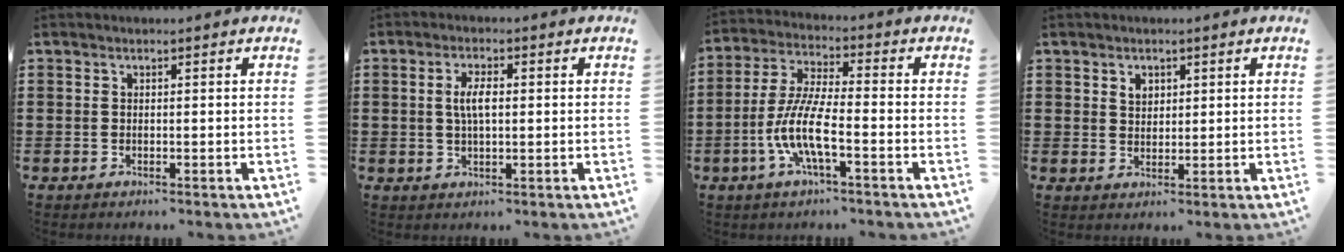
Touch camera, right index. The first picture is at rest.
{"total": 4.0, "force": [0.4, 1.4, 3.7], "torque": [-0.081, 0.002, 0.001]}
{"total": 8.6, "force": [-3.4, 1.6, 7.7], "torque": [-0.184, -0.016, -0.073]}
{"total": 2.1, "force": [1.1, 1.6, 0.9], "torque": [-0.023, 0.007, 0.021]}